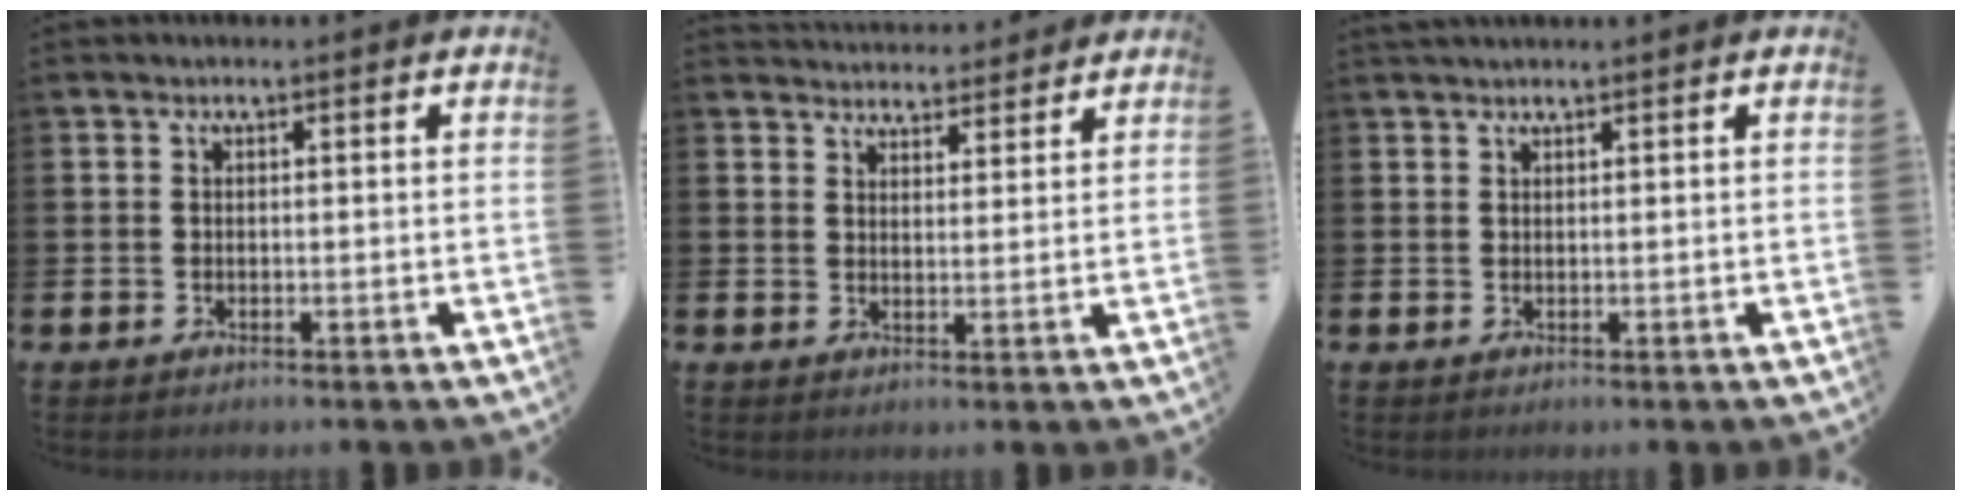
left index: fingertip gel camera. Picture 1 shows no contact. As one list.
[{"total": 3.9, "force": [3.8, 0.7, -0.4], "torque": [-0.003, -0.021, 0.070]}, {"total": 0.9, "force": [0.9, -0.1, 0.2], "torque": [-0.004, 0.001, 0.016]}]